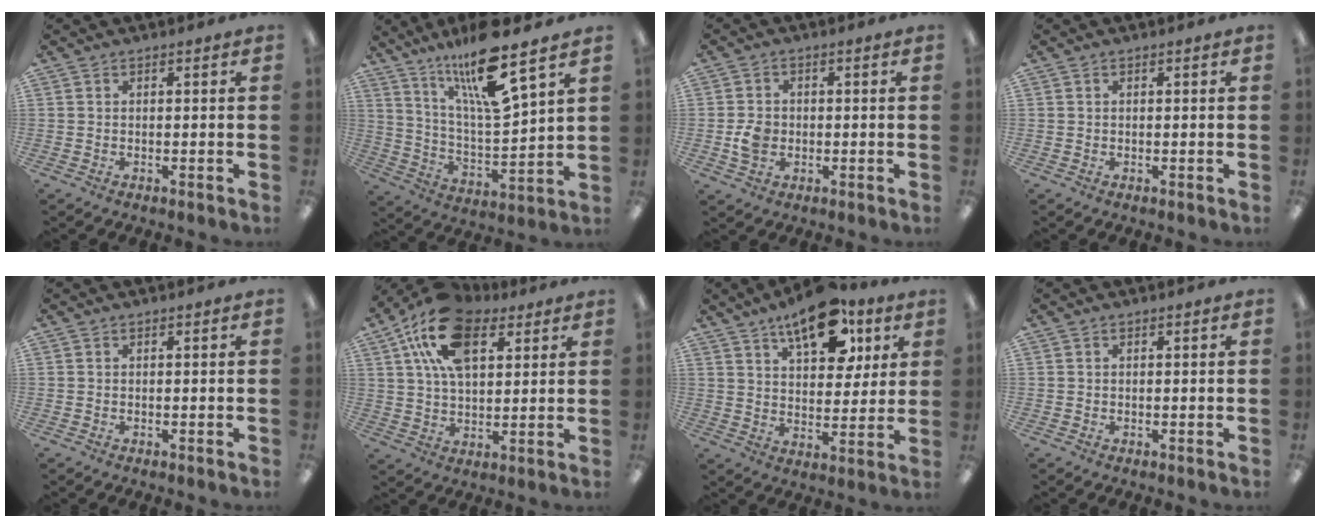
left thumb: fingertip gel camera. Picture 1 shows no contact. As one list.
[{"total": 16.7, "force": [12.3, 2.7, 11.0], "torque": [-0.205, -0.070, 0.202]}, {"total": 4.5, "force": [-0.7, 3.6, 2.6], "torque": [-0.043, 0.002, -0.014]}, {"total": 0.0}, {"total": 0.0}, {"total": 18.3, "force": [9.0, 10.3, 12.2], "torque": [-0.237, -0.011, 0.158]}, {"total": 16.5, "force": [10.0, 8.2, 10.2], "torque": [-0.139, -0.044, 0.169]}, {"total": 0.0}]